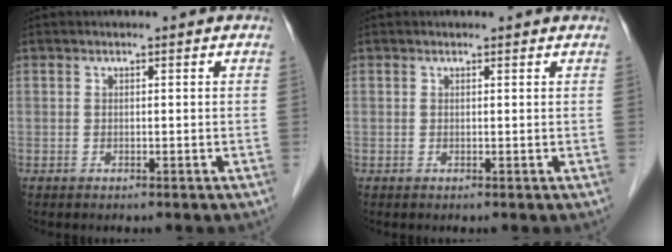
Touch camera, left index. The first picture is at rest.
{"total": 1.7, "force": [1.7, 0.3, 0.2], "torque": [-0.012, 0.010, 0.018]}